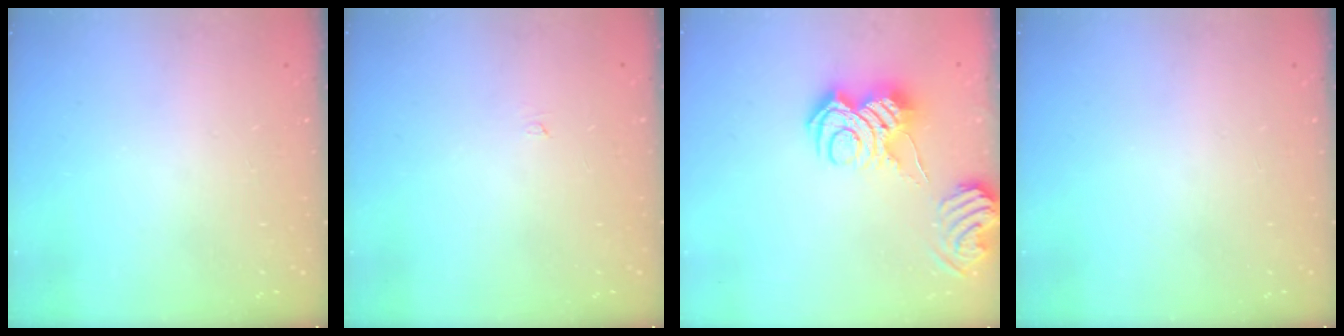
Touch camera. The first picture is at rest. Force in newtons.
{"total": 2.6, "press": 2.6, "slide": 0.3}
{"total": 9.9, "press": 9.9, "slide": 0.7}
{"total": 0.0}